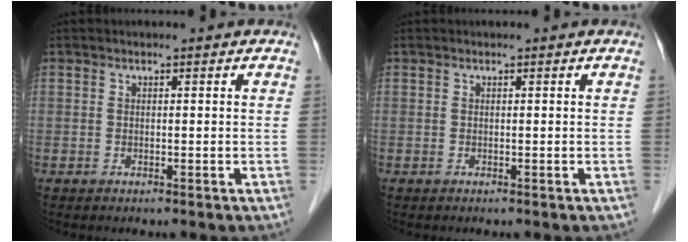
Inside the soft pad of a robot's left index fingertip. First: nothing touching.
{"total": 0.0}